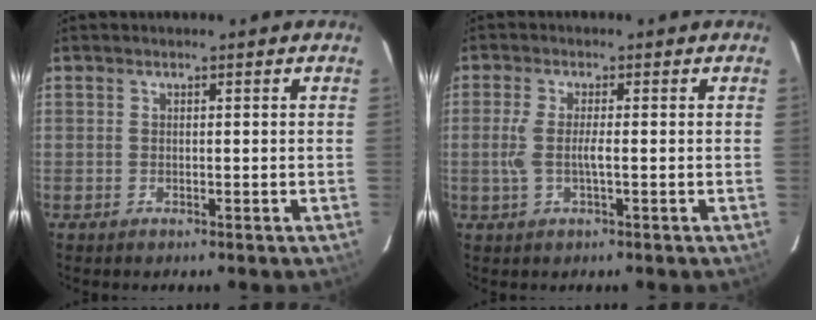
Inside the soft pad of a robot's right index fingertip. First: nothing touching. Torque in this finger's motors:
{"motor_torque": [0.40, -0.01, 0.22, 0.08]}